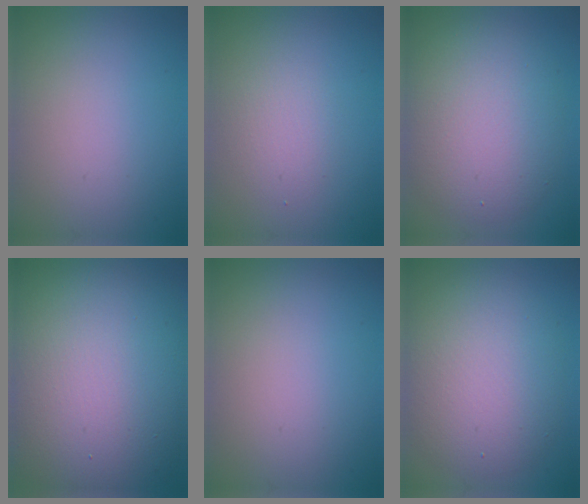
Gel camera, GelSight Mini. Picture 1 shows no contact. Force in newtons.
{"total": 1.9, "press": 1.9, "slide": 0.2}
{"total": 6.5, "press": 6.5, "slide": 0.5}
{"total": 15.1, "press": 15.1, "slide": 1.0}
{"total": 0.0}
{"total": 6.5, "press": 6.5, "slide": 0.6}